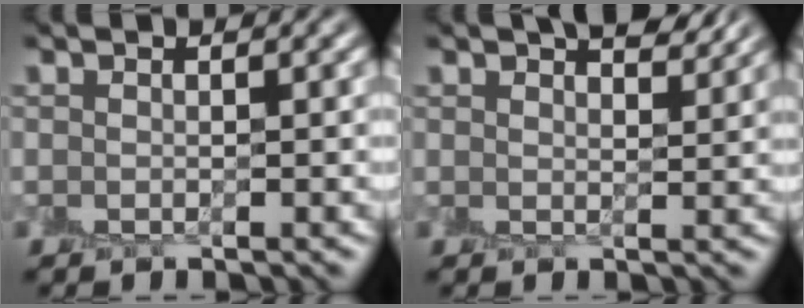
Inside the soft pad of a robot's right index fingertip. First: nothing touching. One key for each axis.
{"total": 4.9, "fx": 3.6, "fy": 1.6, "fz": 3.0, "tx": -0.019, "ty": 0.019, "tz": 0.033}